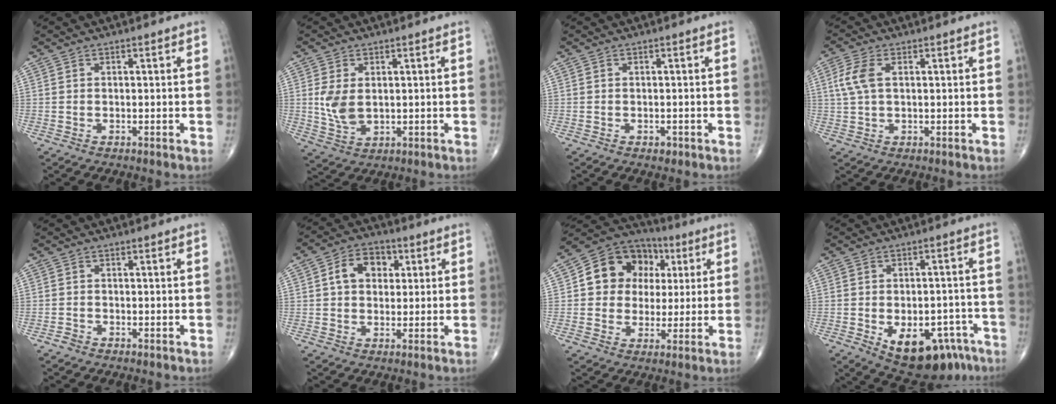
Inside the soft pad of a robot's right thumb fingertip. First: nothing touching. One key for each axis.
{"total": 6.0, "fx": 0.7, "fy": 3.8, "fz": 4.6, "tx": -0.089, "ty": -0.010, "tz": 0.026}
{"total": 1.0, "fx": -0.5, "fy": 0.7, "fz": 0.6, "tx": -0.005, "ty": 0.000, "tz": -0.006}
{"total": 5.2, "fx": 1.2, "fy": 2.7, "fz": 4.3, "tx": -0.111, "ty": 0.011, "tz": 0.023}
{"total": 1.0, "fx": -0.7, "fy": 0.7, "fz": 0.2, "tx": -0.004, "ty": 0.002, "tz": -0.018}
{"total": 7.9, "fx": 1.8, "fy": 5.9, "fz": 4.9, "tx": -0.056, "ty": 0.011, "tz": 0.023}
{"total": 14.2, "fx": 2.9, "fy": 12.0, "fz": 7.1, "tx": -0.074, "ty": 0.014, "tz": 0.043}
{"total": 15.4, "fx": -7.9, "fy": 8.7, "fz": 10.0, "tx": -0.118, "ty": 0.035, "tz": -0.098}